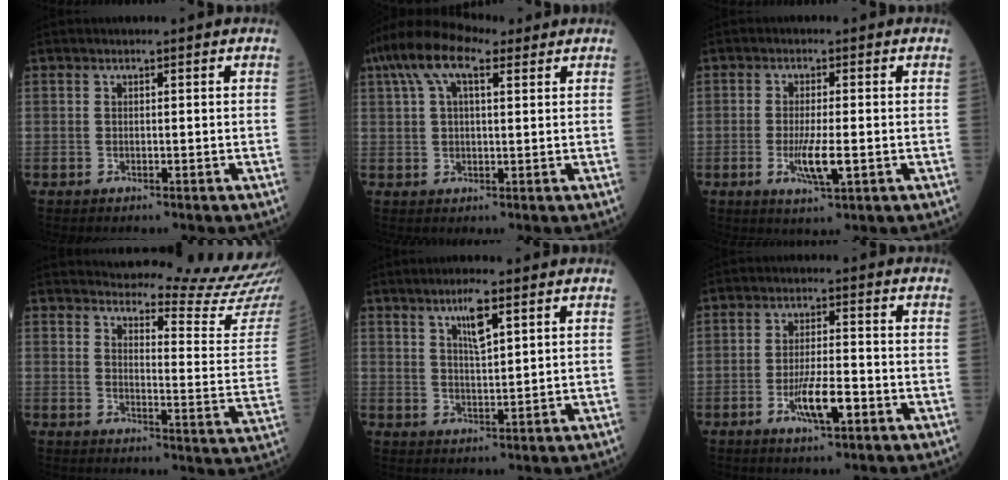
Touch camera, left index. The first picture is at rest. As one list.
[{"total": 9.8, "force": [5.6, 3.6, 7.1], "torque": [-0.152, 0.039, 0.103]}, {"total": 4.6, "force": [-1.2, 0.7, 4.4], "torque": [-0.094, -0.014, -0.018]}, {"total": 19.5, "force": [19.1, -0.1, 4.1], "torque": [-0.052, -0.143, 0.205]}, {"total": 4.7, "force": [2.7, 0.8, 3.8], "torque": [-0.075, 0.000, 0.051]}, {"total": 6.0, "force": [-2.7, 1.3, 5.2], "torque": [-0.103, -0.007, -0.045]}]